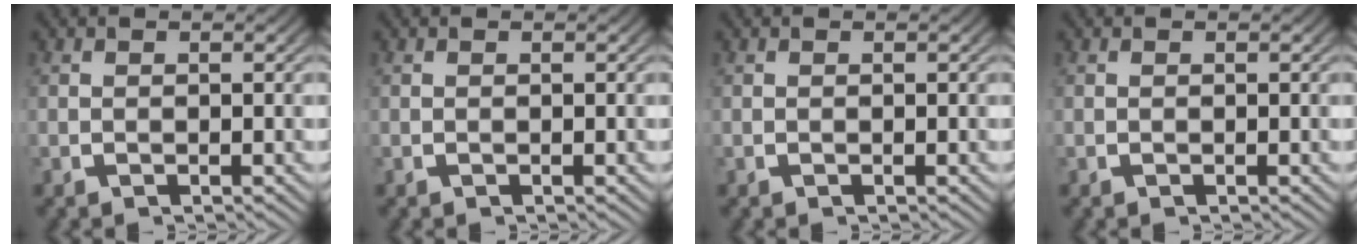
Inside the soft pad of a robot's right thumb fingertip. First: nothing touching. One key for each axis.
{"total": 0.0}
{"total": 0.0}
{"total": 0.0}